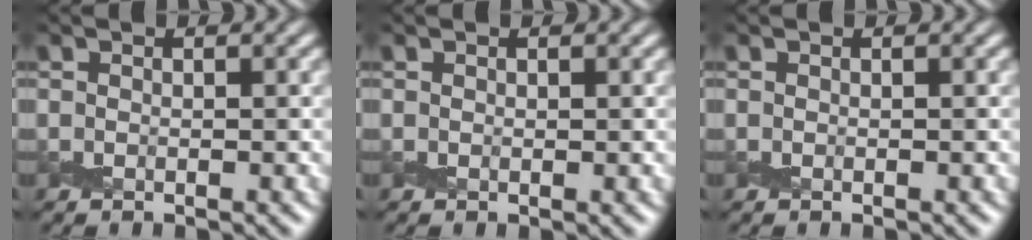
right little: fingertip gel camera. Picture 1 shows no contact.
{"total": 0.0}
{"total": 0.0}